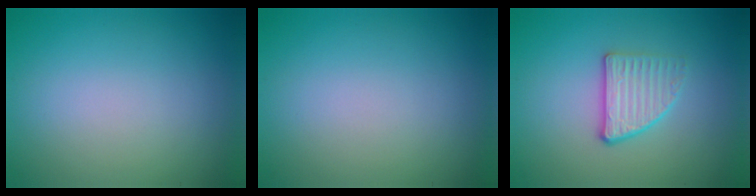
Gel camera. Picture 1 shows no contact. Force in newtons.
{"total": 0.0}
{"total": 2.9, "press": 2.5, "slide": 1.4}